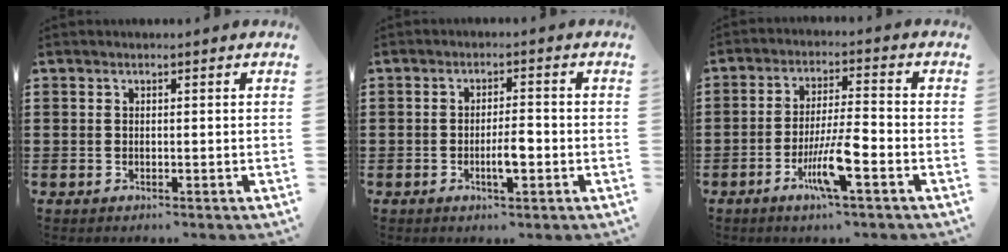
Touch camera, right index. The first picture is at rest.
{"total": 3.9, "force": [-1.1, 1.0, 3.6], "torque": [-0.070, 0.001, -0.023]}
{"total": 7.8, "force": [-3.3, 1.1, 6.9], "torque": [-0.138, -0.008, -0.063]}